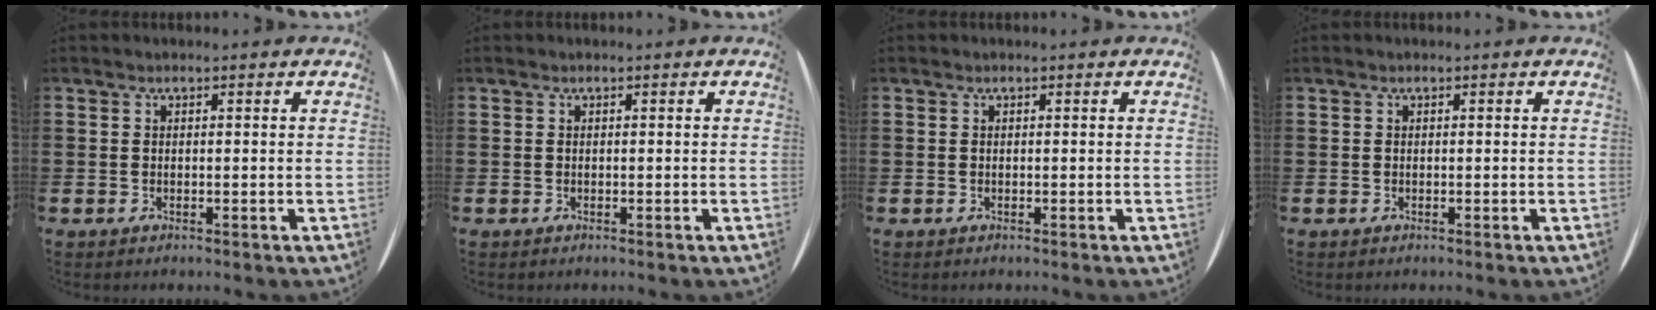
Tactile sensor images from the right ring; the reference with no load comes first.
{"total": 0.0}
{"total": 0.0}
{"total": 0.0}